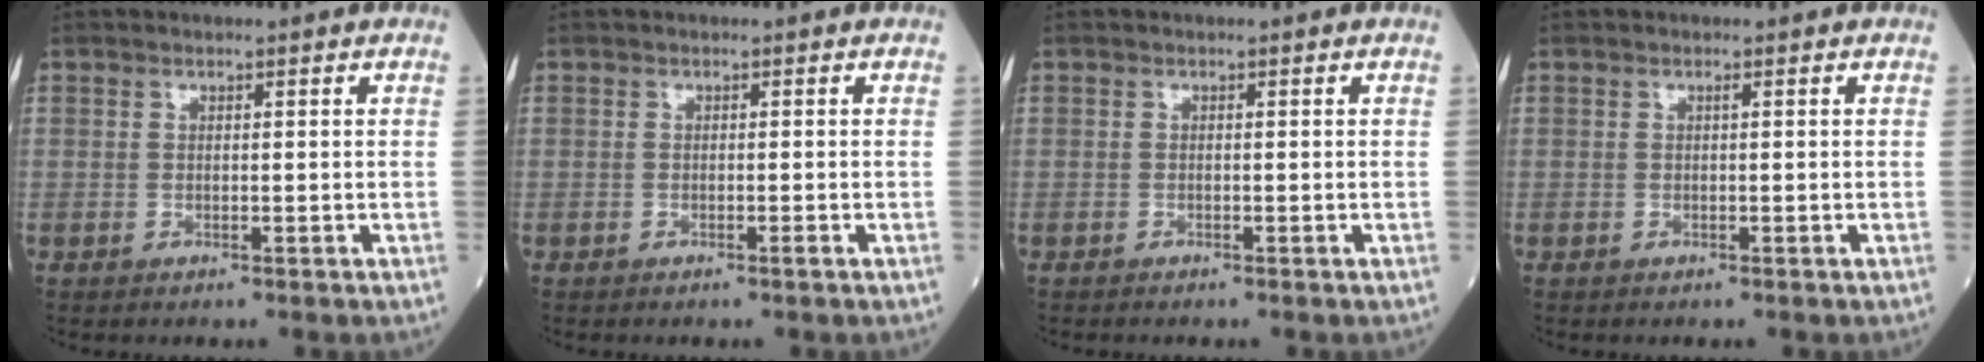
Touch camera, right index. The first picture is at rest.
{"total": 0.0}
{"total": 0.0}
{"total": 0.0}